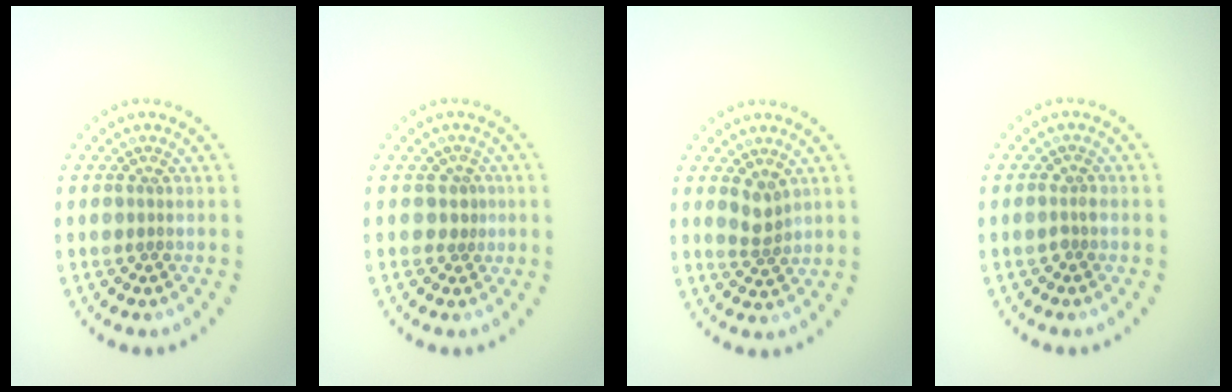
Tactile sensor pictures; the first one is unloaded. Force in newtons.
{"total": 1.3, "press": 0.8, "slide": 0.9}
{"total": 1.8, "press": 1.5, "slide": 1.0}
{"total": 0.7, "press": 0.6, "slide": 0.2}